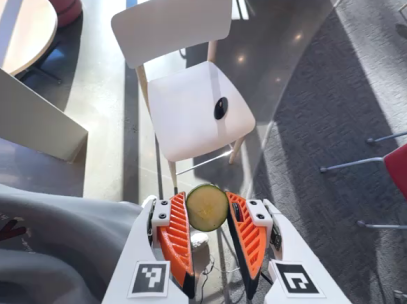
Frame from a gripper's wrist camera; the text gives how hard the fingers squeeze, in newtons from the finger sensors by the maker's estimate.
{"total": 8.6, "left": 8.4, "right": 8.7}